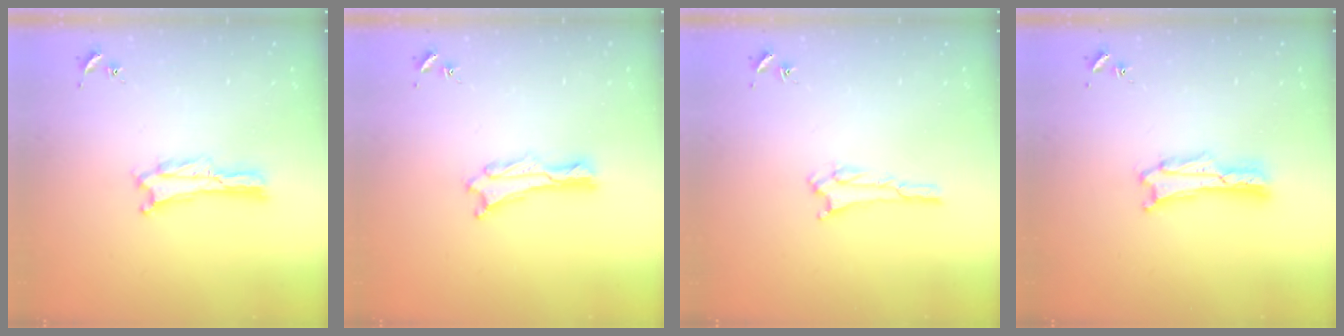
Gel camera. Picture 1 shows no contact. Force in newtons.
{"total": 0.8, "press": 0.7, "slide": 0.2}
{"total": 1.8, "press": 1.8, "slide": 0.2}
{"total": 1.7, "press": 1.7, "slide": 0.3}